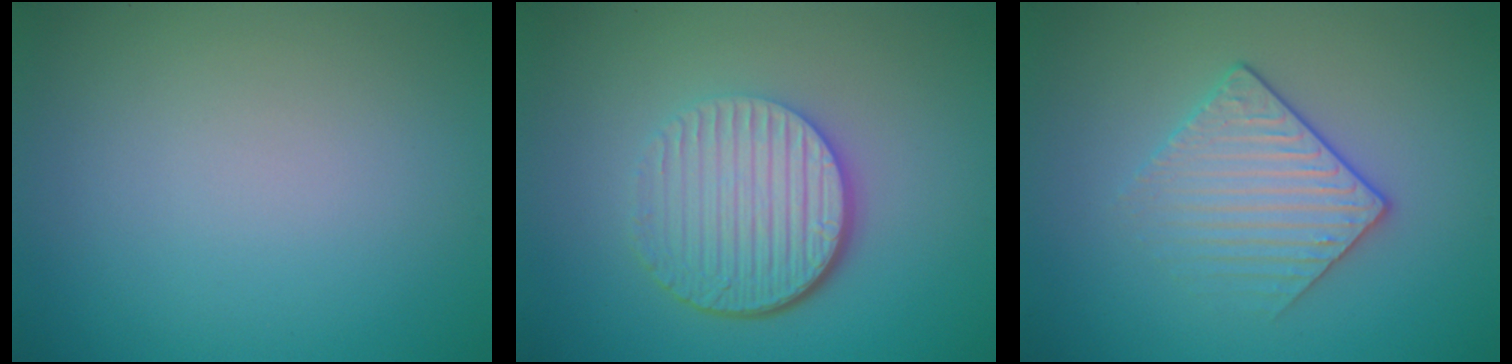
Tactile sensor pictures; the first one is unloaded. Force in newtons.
{"total": 6.0, "press": 4.2, "slide": 4.3}
{"total": 3.1, "press": 2.9, "slide": 1.2}